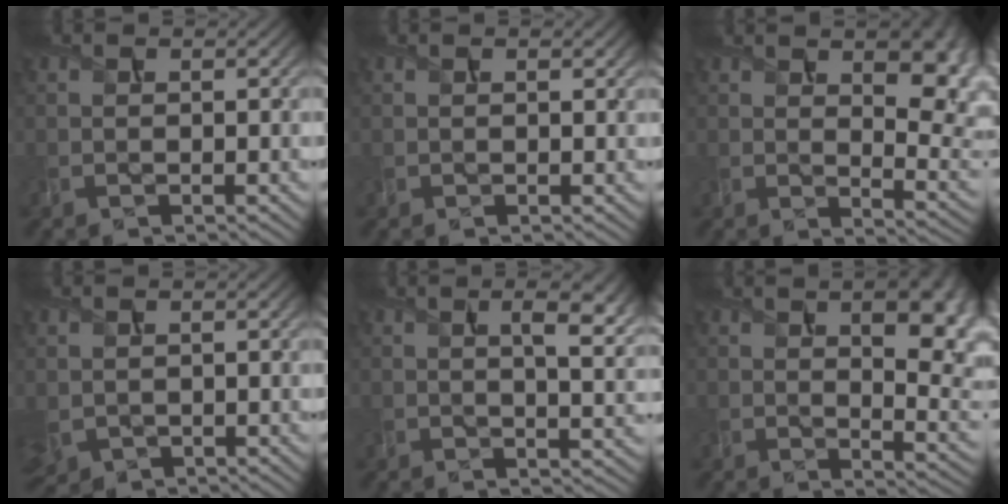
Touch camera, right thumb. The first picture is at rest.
{"total": 0.8, "force": [0.5, 0.2, 0.5], "torque": [-0.008, 0.001, 0.009]}
{"total": 11.8, "force": [4.1, 5.0, 9.9], "torque": [-0.132, 0.012, 0.061]}
{"total": 2.5, "force": [0.0, 2.0, 1.5], "torque": [-0.051, -0.010, 0.006]}
{"total": 7.1, "force": [2.7, 2.4, 6.1], "torque": [-0.085, 0.007, 0.040]}
{"total": 12.9, "force": [3.7, 5.0, 11.3], "torque": [-0.149, 0.016, 0.055]}